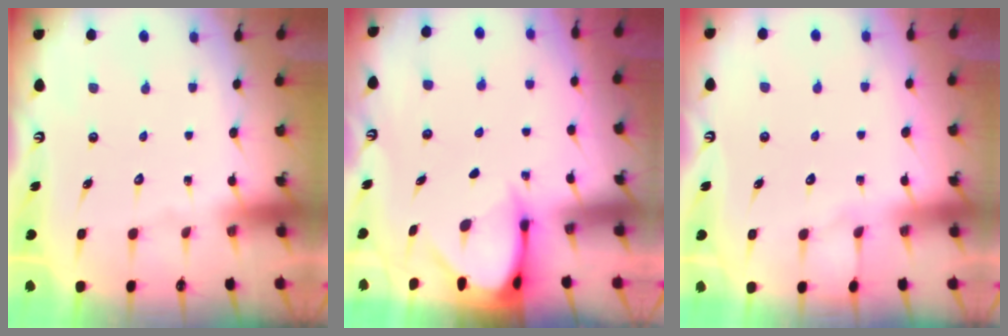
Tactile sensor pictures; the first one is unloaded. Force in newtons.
{"total": 3.4, "press": 3.3, "slide": 0.3}
{"total": 3.4, "press": 3.3, "slide": 0.5}